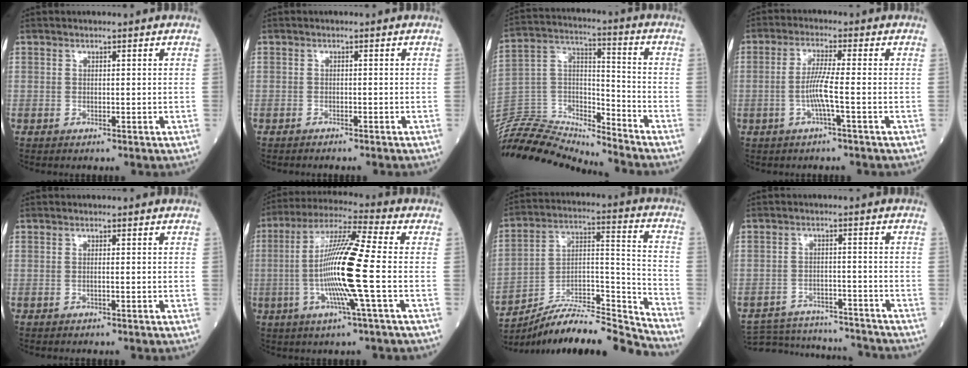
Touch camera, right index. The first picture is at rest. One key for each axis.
{"total": 2.2, "fx": -2.0, "fy": 0.1, "fz": 0.9, "tx": -0.015, "ty": -0.001, "tz": -0.024}
{"total": 17.1, "fx": -16.9, "fy": 0.6, "fz": 2.5, "tx": -0.041, "ty": 0.046, "tz": -0.305}
{"total": 4.6, "fx": -1.2, "fy": -0.6, "fz": 4.4, "tx": -0.092, "ty": 0.001, "tz": -0.026}
{"total": 0.6, "fx": -0.1, "fy": -0.1, "fz": 0.5, "tx": -0.010, "ty": 0.001, "tz": -0.002}
{"total": 14.1, "fx": -2.1, "fy": -0.9, "fz": 13.9, "tx": -0.268, "ty": -0.004, "tz": -0.052}
{"total": 17.4, "fx": -16.7, "fy": -0.3, "fz": 4.9, "tx": -0.070, "ty": 0.047, "tz": -0.283}
{"total": 14.9, "fx": -14.4, "fy": 2.5, "fz": 2.8, "tx": -0.050, "ty": 0.011, "tz": -0.200}